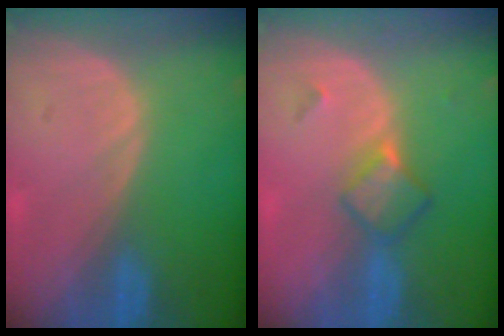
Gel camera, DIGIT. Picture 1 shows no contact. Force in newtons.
{"total": 4.8, "press": 4.2, "slide": 2.4}